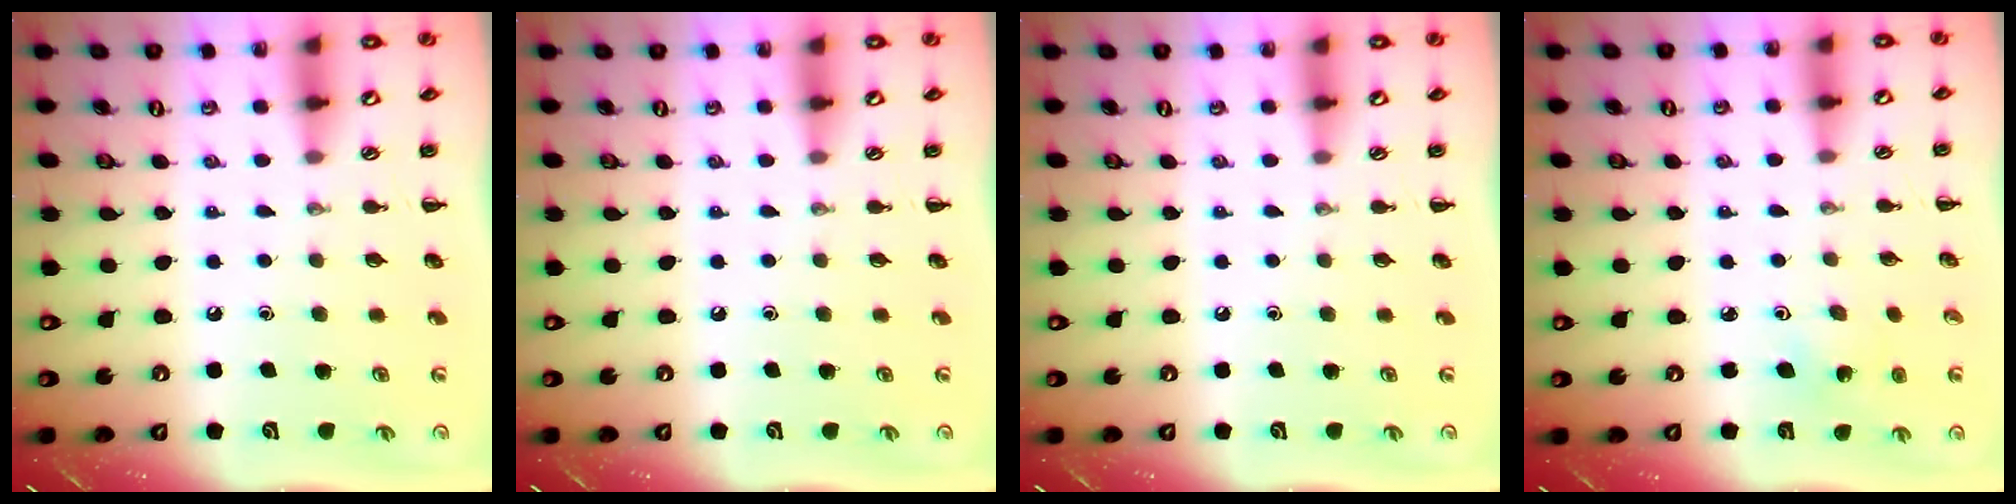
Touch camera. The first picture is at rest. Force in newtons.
{"total": 0.0}
{"total": 0.0}
{"total": 3.8, "press": 3.6, "slide": 1.1}